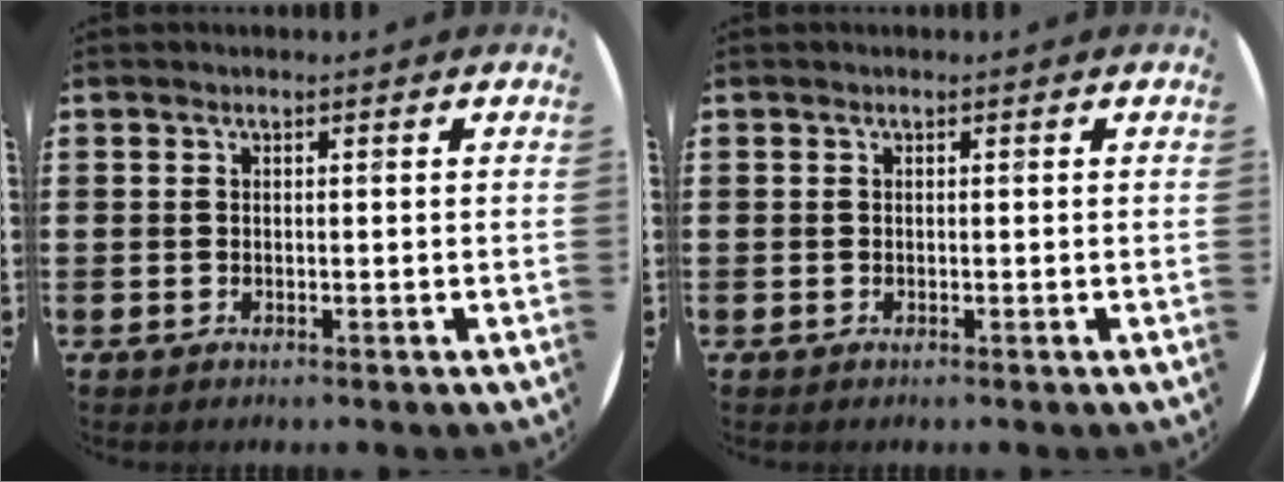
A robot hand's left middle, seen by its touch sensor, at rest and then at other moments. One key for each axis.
{"total": 0.0}